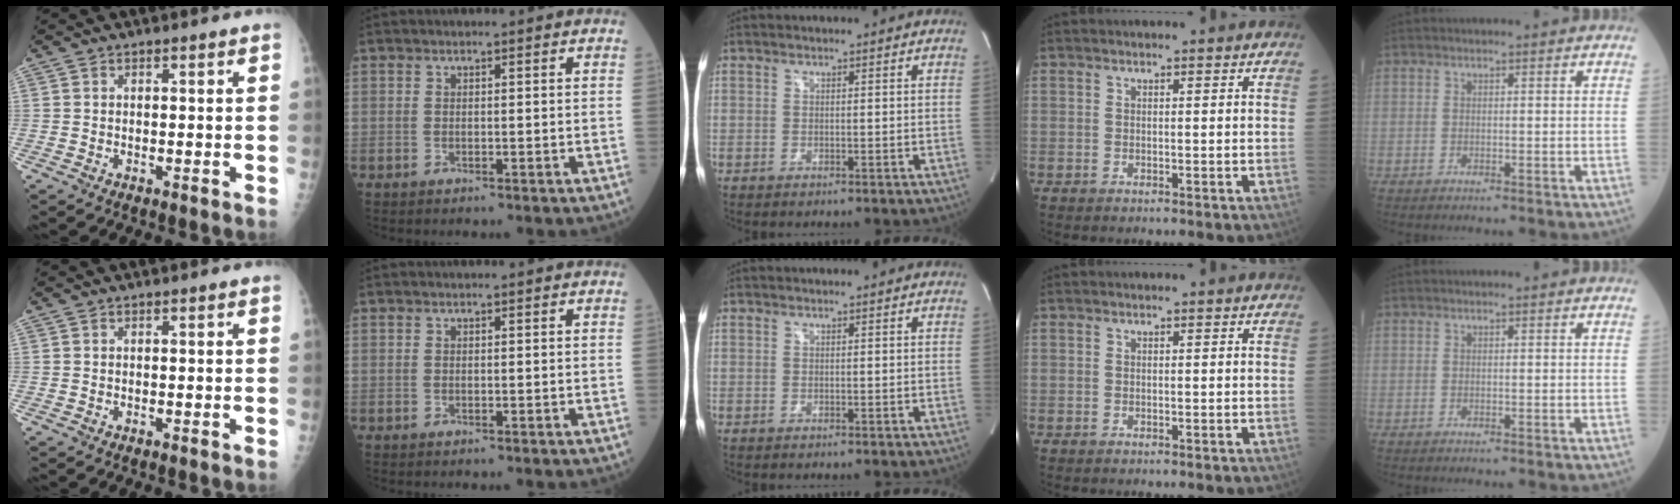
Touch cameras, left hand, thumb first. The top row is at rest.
{}